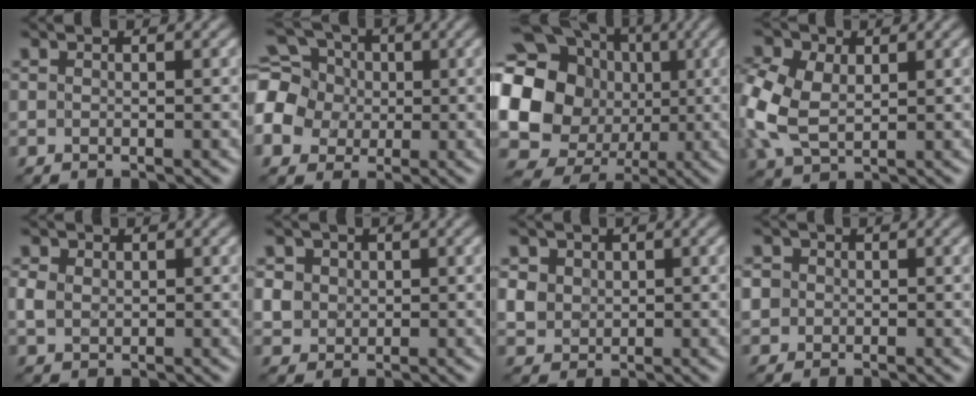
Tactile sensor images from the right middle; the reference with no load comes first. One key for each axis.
{"total": 9.8, "fx": 0.0, "fy": 8.6, "fz": 4.7, "tx": -0.129, "ty": 0.024, "tz": -0.035}
{"total": 19.2, "fx": 0.7, "fy": 17.2, "fz": 8.5, "tx": -0.181, "ty": 0.010, "tz": -0.019}
{"total": 7.3, "fx": 0.6, "fy": 5.2, "fz": 5.2, "tx": -0.154, "ty": 0.006, "tz": 0.005}
{"total": 1.7, "fx": 0.4, "fy": 1.5, "fz": 0.8, "tx": -0.021, "ty": 0.002, "tz": 0.008}
{"total": 4.7, "fx": 1.4, "fy": 4.1, "fz": 1.7, "tx": -0.048, "ty": 0.025, "tz": 0.019}
{"total": 3.8, "fx": 1.3, "fy": 3.2, "fz": 1.4, "tx": -0.047, "ty": 0.018, "tz": 0.022}
{"total": 3.2, "fx": 0.3, "fy": 3.0, "fz": 1.1, "tx": -0.019, "ty": 0.026, "tz": -0.015}